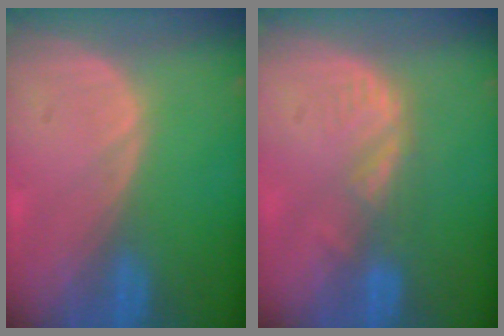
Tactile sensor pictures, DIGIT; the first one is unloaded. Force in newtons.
{"total": 3.6, "press": 3.1, "slide": 1.8}